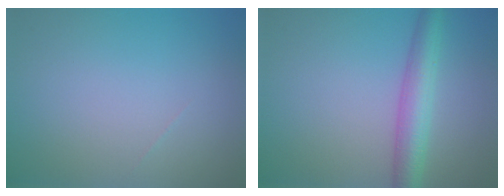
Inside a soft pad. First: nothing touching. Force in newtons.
{"total": 4.3, "press": 4.3, "slide": 0.3}